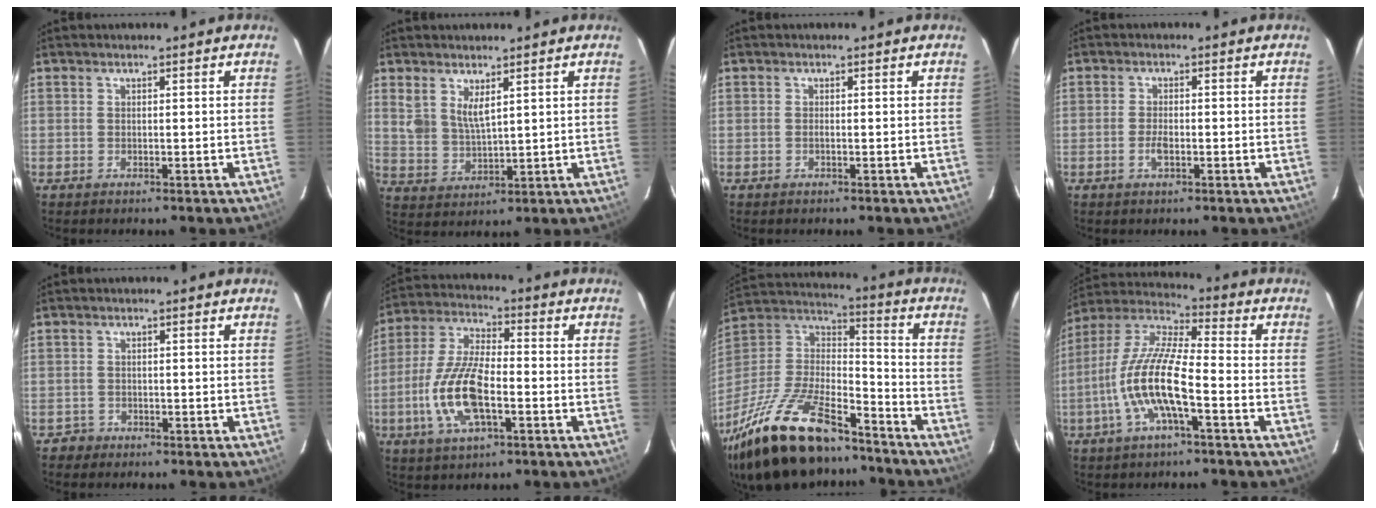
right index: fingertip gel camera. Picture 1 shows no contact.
{"total": 5.5, "force": [3.2, 2.3, 3.9], "torque": [-0.072, -0.008, 0.069]}
{"total": 0.5, "force": [-0.1, 0.1, 0.5], "torque": [-0.009, 0.000, -0.003]}
{"total": 2.6, "force": [-0.9, 1.1, 2.1], "torque": [-0.044, -0.001, -0.017]}
{"total": 1.6, "force": [-1.0, 1.3, -0.2], "torque": [0.001, 0.007, -0.017]}
{"total": 13.8, "force": [-4.0, 5.1, 12.1], "torque": [-0.260, -0.003, -0.077]}
{"total": 28.6, "force": [-20.5, 10.5, 16.9], "torque": [-0.344, -0.014, -0.340]}
{"total": 14.0, "force": [-4.5, 2.8, 12.9], "torque": [-0.262, -0.001, -0.094]}